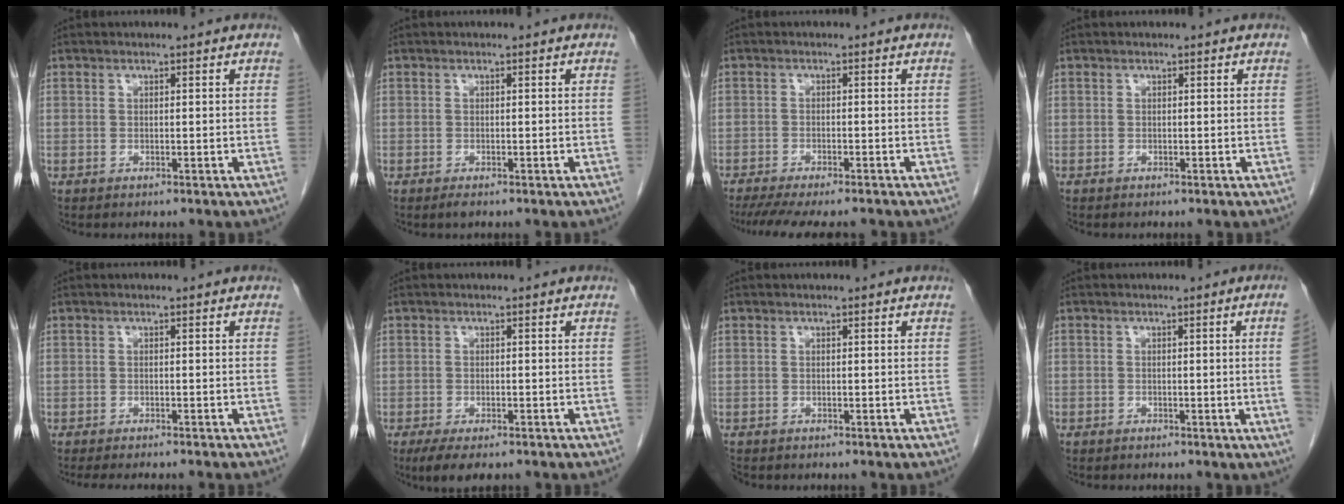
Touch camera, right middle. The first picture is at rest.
{"total": 0.8, "force": [-0.6, 0.1, 0.5], "torque": [-0.010, -0.003, -0.007]}
{"total": 11.7, "force": [-10.1, 2.0, 5.6], "torque": [-0.084, -0.016, -0.141]}
{"total": 0.0}
{"total": 7.9, "force": [-6.9, 0.8, 3.7], "torque": [-0.034, -0.014, -0.091]}
{"total": 4.8, "force": [-3.5, 1.7, 2.9], "torque": [-0.047, -0.009, -0.053]}
{"total": 1.3, "force": [-1.1, 0.5, 0.3], "torque": [-0.013, -0.003, -0.021]}
{"total": 3.2, "force": [-0.5, -1.0, 3.0], "torque": [-0.030, -0.003, -0.008]}